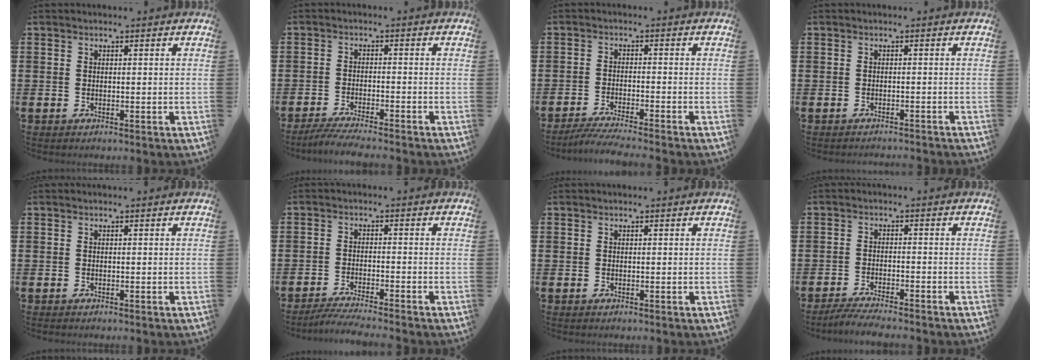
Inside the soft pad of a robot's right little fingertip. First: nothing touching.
{"total": 3.1, "force": [-2.8, -0.1, 1.4], "torque": [-0.022, -0.004, -0.051]}
{"total": 3.2, "force": [-2.8, -0.2, 1.5], "torque": [-0.023, -0.005, -0.051]}
{"total": 0.8, "force": [-0.8, -0.1, 0.0], "torque": [0.001, 0.000, -0.016]}
{"total": 0.0}
{"total": 2.8, "force": [-2.6, -0.2, 1.1], "torque": [-0.018, -0.001, -0.048]}
{"total": 0.0}
{"total": 2.9, "force": [-2.7, -0.1, 0.9], "torque": [-0.015, 0.001, -0.051]}